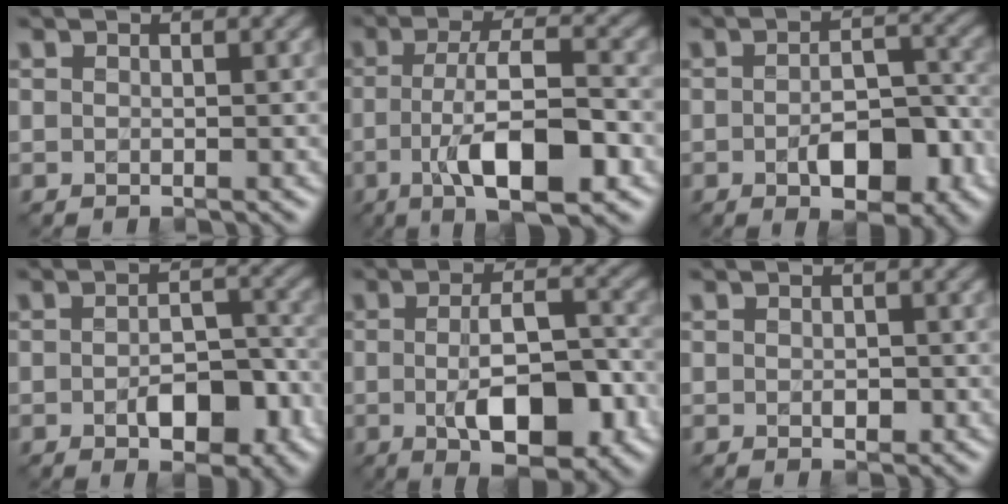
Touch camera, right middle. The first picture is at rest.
{"total": 8.4, "force": [-2.4, 2.5, 7.7], "torque": [-0.136, 0.005, -0.046]}
{"total": 6.4, "force": [-2.0, 3.2, 5.2], "torque": [-0.081, -0.001, -0.027]}
{"total": 5.5, "force": [-1.8, 2.9, 4.3], "torque": [-0.066, 0.000, -0.024]}
{"total": 8.2, "force": [-1.8, 3.2, 7.3], "torque": [-0.119, -0.004, -0.026]}
{"total": 0.9, "force": [0.1, 0.6, 0.6], "torque": [-0.010, -0.001, 0.001]}